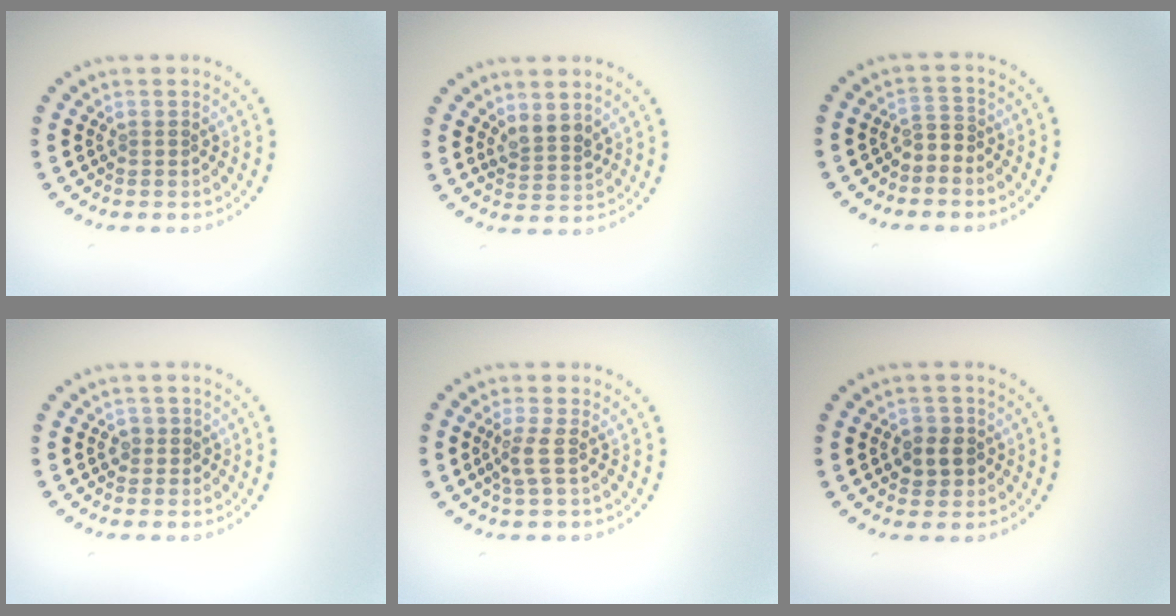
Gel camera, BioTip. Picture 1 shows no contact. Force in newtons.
{"total": 2.2, "press": 2.0, "slide": 1.0}
{"total": 1.4, "press": 0.9, "slide": 1.0}
{"total": 1.2, "press": 1.0, "slide": 0.6}
{"total": 1.9, "press": 1.5, "slide": 1.1}
{"total": 2.4, "press": 2.3, "slide": 0.6}